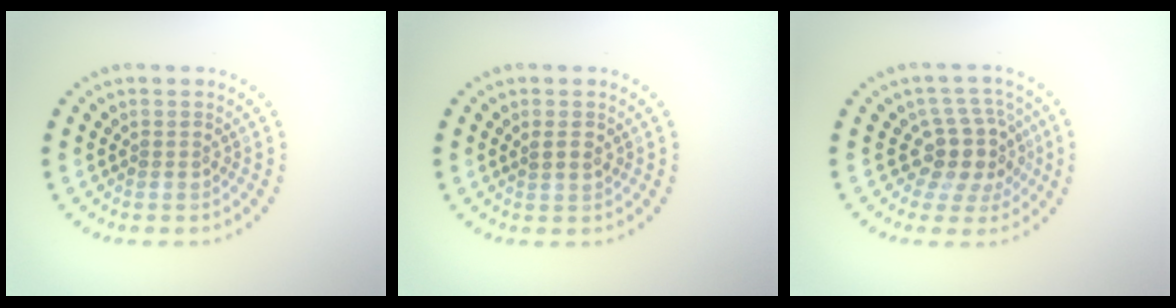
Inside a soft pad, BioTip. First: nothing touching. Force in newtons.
{"total": 0.9, "press": 0.8, "slide": 0.3}
{"total": 4.3, "press": 3.3, "slide": 2.8}